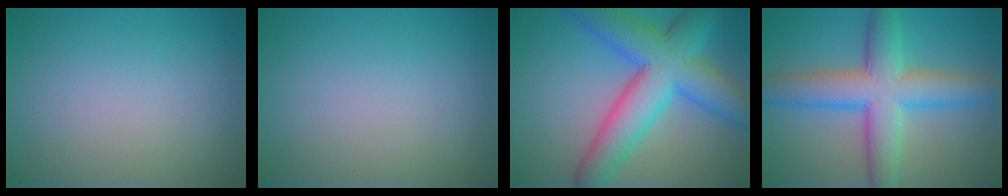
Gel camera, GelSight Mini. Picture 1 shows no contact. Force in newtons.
{"total": 0.0}
{"total": 9.9, "press": 9.9, "slide": 0.1}
{"total": 8.0, "press": 8.0, "slide": 0.2}